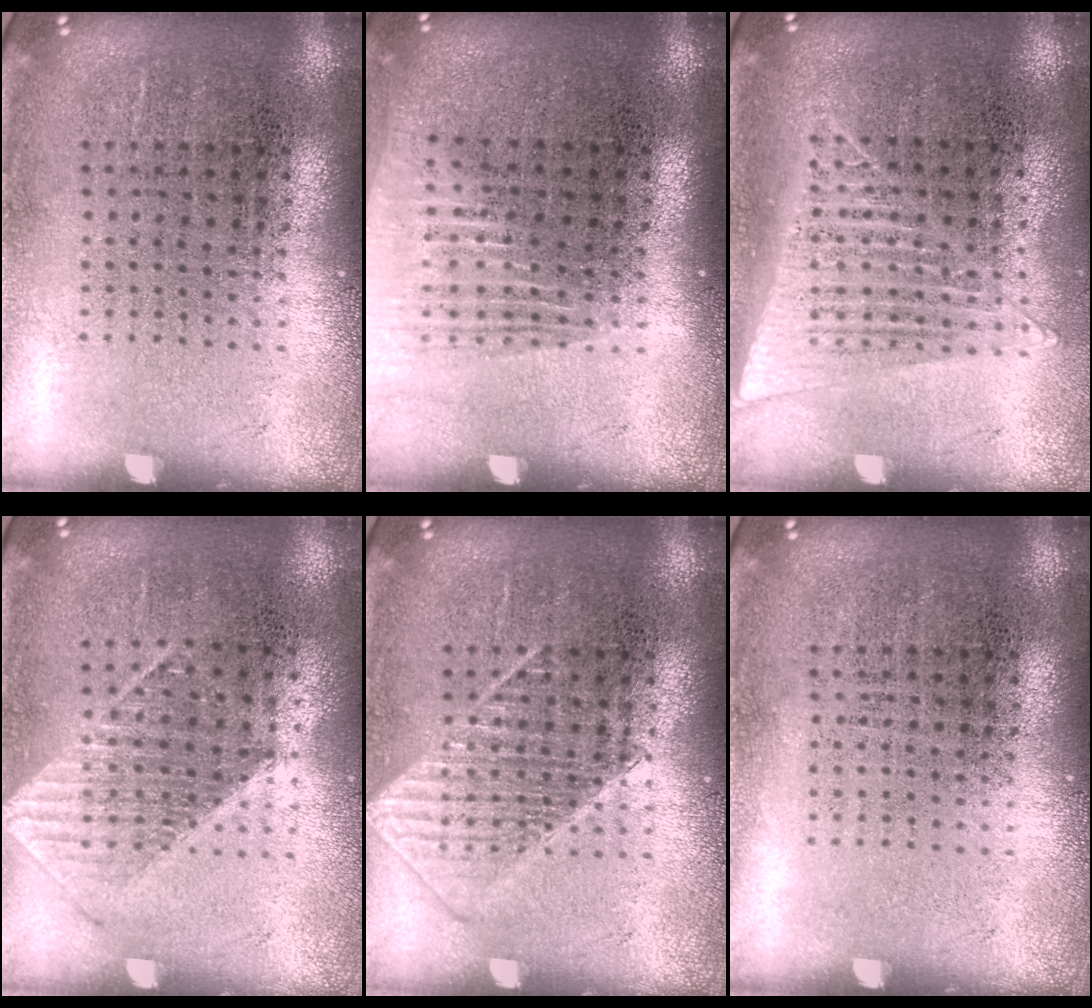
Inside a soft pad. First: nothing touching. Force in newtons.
{"total": 1.4, "press": 1.2, "slide": 0.7}
{"total": 1.4, "press": 1.3, "slide": 0.5}
{"total": 0.9, "press": 0.9, "slide": 0.3}
{"total": 1.8, "press": 1.8, "slide": 0.4}
{"total": 0.0}